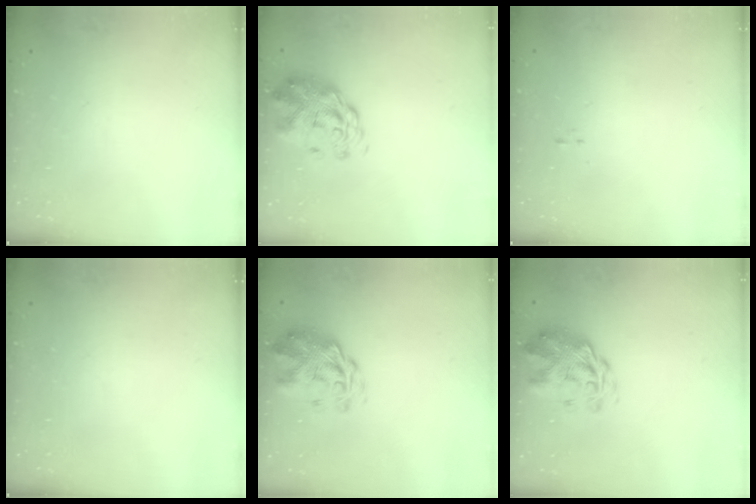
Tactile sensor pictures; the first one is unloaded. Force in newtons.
{"total": 3.0, "press": 2.8, "slide": 1.1}
{"total": 0.0}
{"total": 0.0}
{"total": 3.1, "press": 2.7, "slide": 1.6}
{"total": 3.1, "press": 2.7, "slide": 1.6}